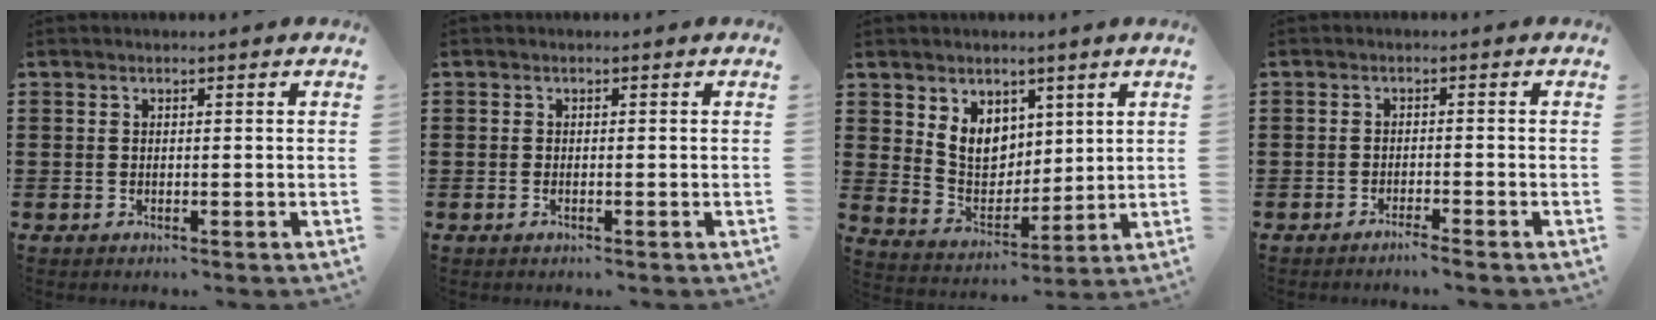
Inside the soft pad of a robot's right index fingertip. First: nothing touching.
{"total": 0.5, "force": [-0.1, 0.1, 0.5], "torque": [-0.010, -0.005, -0.001]}
{"total": 7.0, "force": [3.5, 5.4, 2.6], "torque": [-0.070, 0.001, 0.067]}
{"total": 1.6, "force": [-1.5, -0.2, 0.6], "torque": [-0.011, 0.002, -0.029]}